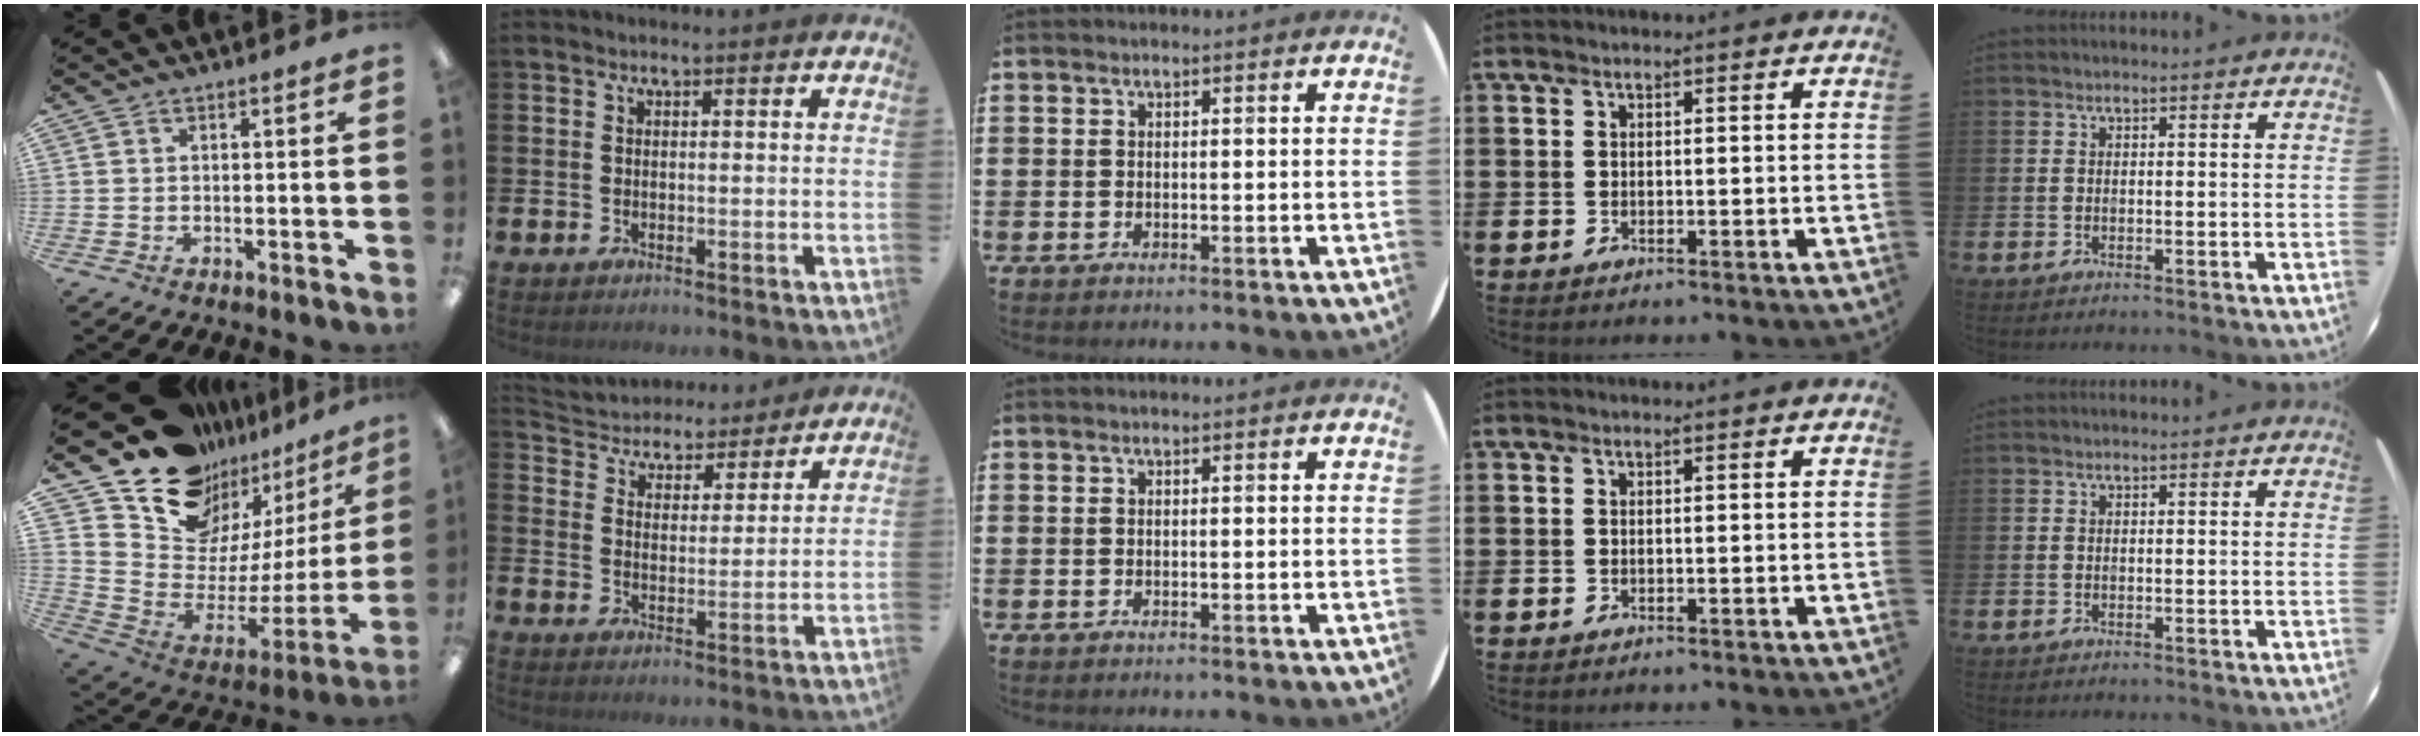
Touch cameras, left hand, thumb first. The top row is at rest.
{"thumb": {"total": 15.8, "force": [12.4, 9.0, 3.8], "torque": [-0.071, -0.118, 0.231]}, "index": {"total": 4.8, "force": [4.5, 1.8, -0.2], "torque": [-0.031, -0.039, 0.074]}}